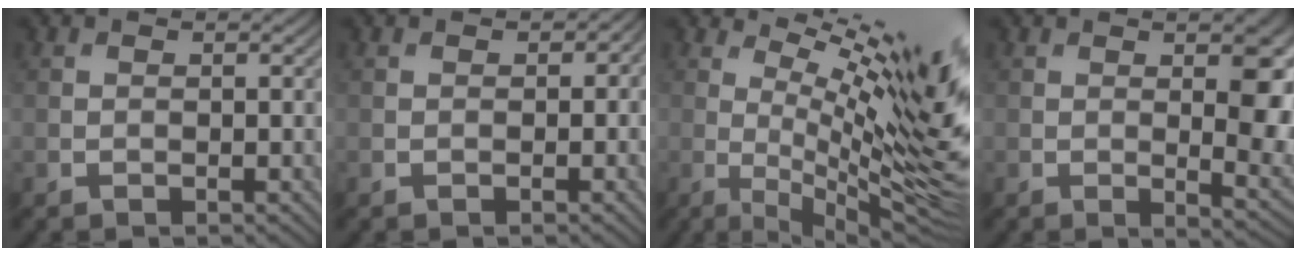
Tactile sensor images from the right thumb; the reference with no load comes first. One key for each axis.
{"total": 1.2, "fx": 0.0, "fy": 1.1, "fz": 0.6, "tx": -0.007, "ty": -0.007, "tz": -0.001}
{"total": 17.2, "fx": 4.9, "fy": 4.0, "fz": 16.0, "tx": -0.219, "ty": 0.004, "tz": 0.098}
{"total": 8.9, "fx": 1.2, "fy": 3.1, "fz": 8.2, "tx": -0.108, "ty": -0.009, "tz": 0.022}